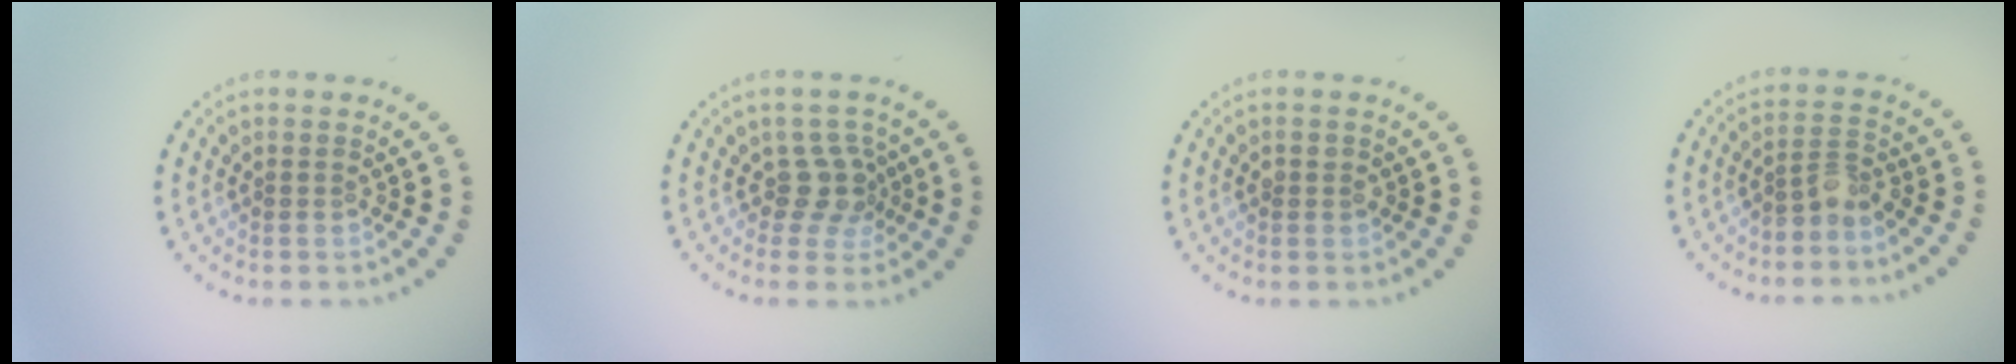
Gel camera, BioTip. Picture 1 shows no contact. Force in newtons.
{"total": 2.5, "press": 1.9, "slide": 1.6}
{"total": 1.1, "press": 1.0, "slide": 0.3}
{"total": 2.2, "press": 1.6, "slide": 1.4}